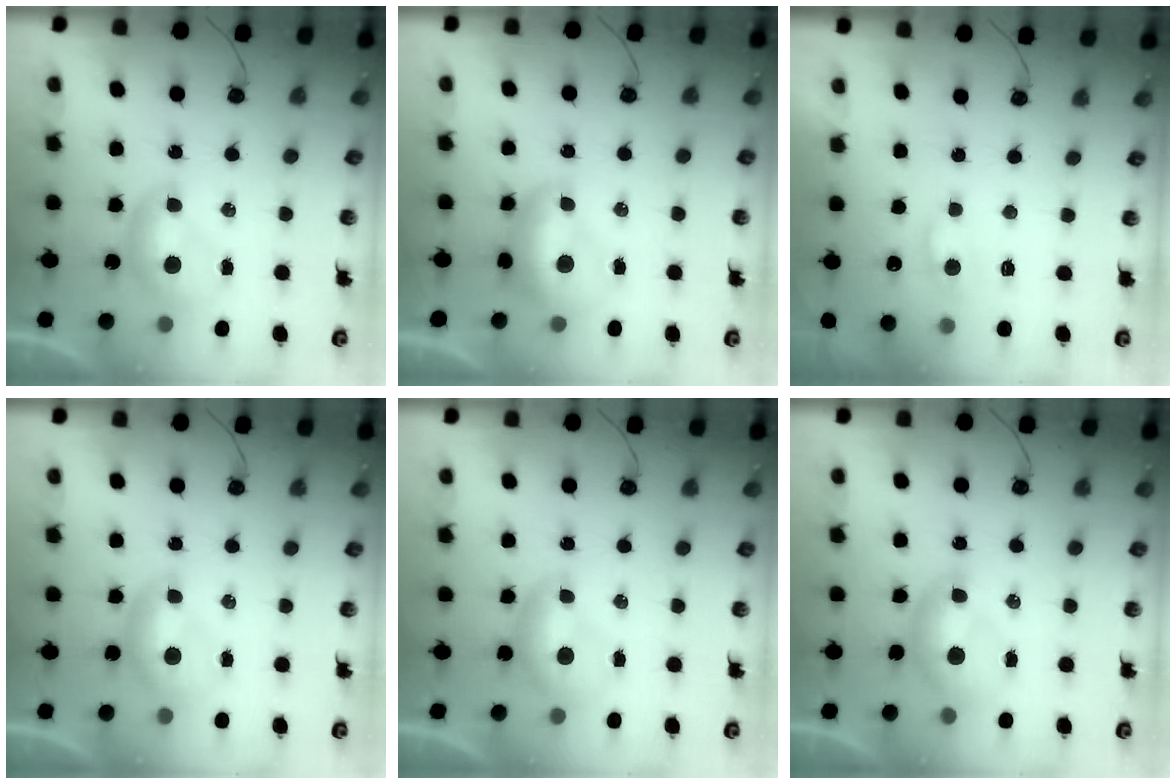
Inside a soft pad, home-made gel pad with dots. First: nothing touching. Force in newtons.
{"total": 1.7, "press": 1.6, "slide": 0.6}
{"total": 0.9, "press": 0.5, "slide": 0.7}
{"total": 0.0}
{"total": 0.0}
{"total": 1.3, "press": 1.1, "slide": 0.6}